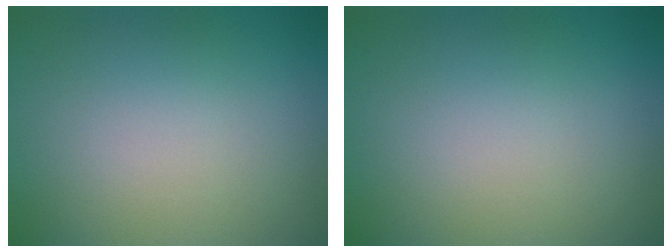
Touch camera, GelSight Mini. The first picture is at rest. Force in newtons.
{"total": 0.0}